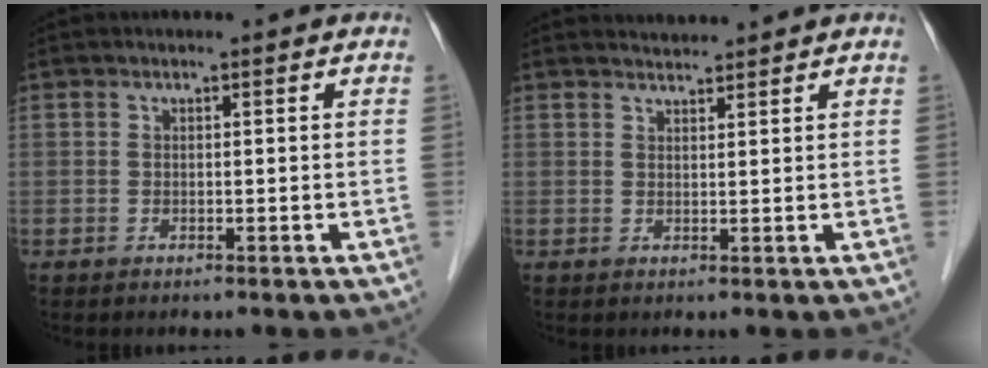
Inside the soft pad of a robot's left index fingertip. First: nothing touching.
{"total": 1.9, "force": [1.9, -0.1, -0.3], "torque": [-0.004, 0.011, 0.038]}